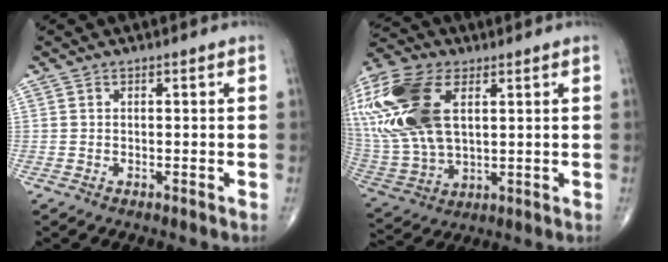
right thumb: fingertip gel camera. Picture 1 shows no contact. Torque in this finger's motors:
{"motor_torque": [2.11, 2.90, 2.00, 0.77, 0.27]}